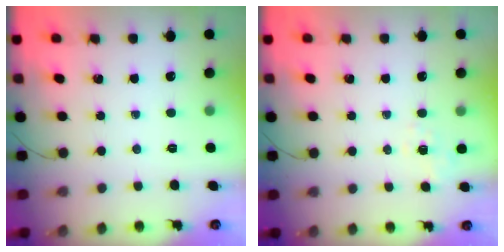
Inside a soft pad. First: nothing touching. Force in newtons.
{"total": 1.7, "press": 0.9, "slide": 1.4}